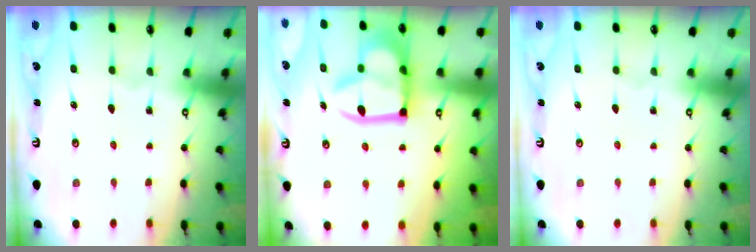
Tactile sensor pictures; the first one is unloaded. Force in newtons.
{"total": 12.4, "press": 12.3, "slide": 1.7}
{"total": 0.0}